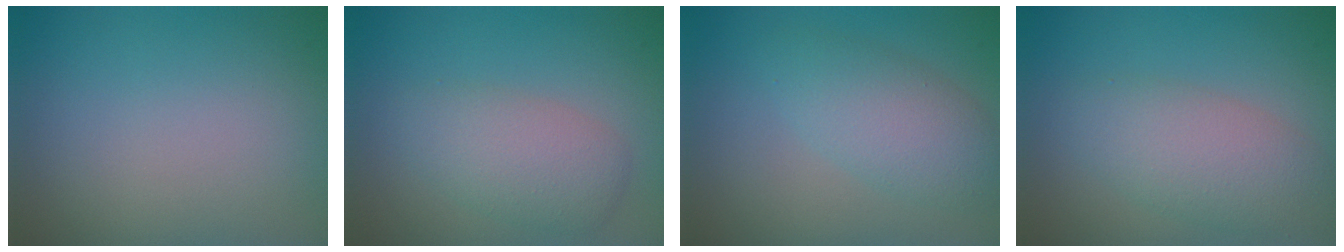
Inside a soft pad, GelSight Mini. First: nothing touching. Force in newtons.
{"total": 3.8, "press": 3.8, "slide": 0.1}
{"total": 4.0, "press": 4.0, "slide": 0.1}
{"total": 4.5, "press": 4.5, "slide": 0.3}